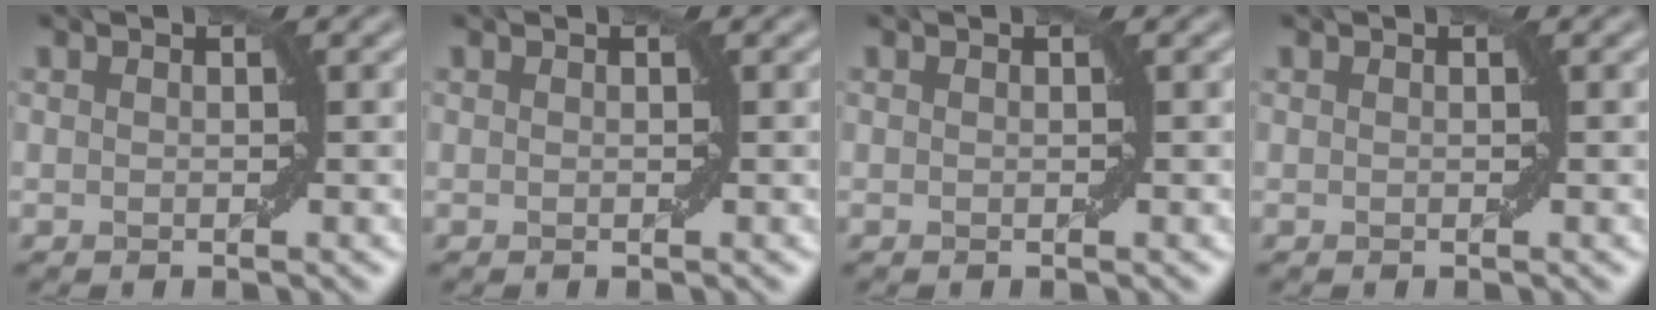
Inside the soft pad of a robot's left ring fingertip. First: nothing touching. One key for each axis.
{"total": 0.0}
{"total": 0.0}
{"total": 0.0}